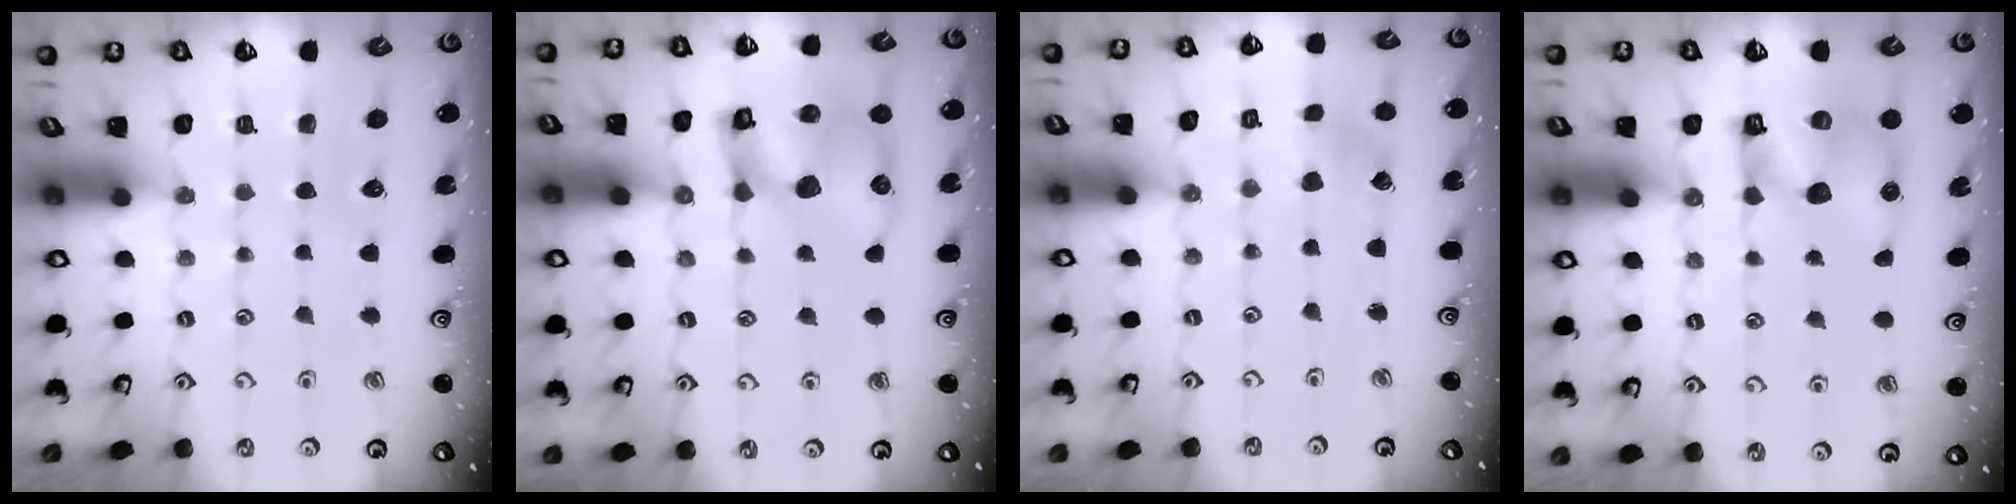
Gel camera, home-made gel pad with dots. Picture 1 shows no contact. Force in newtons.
{"total": 12.8, "press": 12.7, "slide": 1.8}
{"total": 2.3, "press": 2.3, "slide": 0.3}
{"total": 9.3, "press": 9.2, "slide": 1.4}